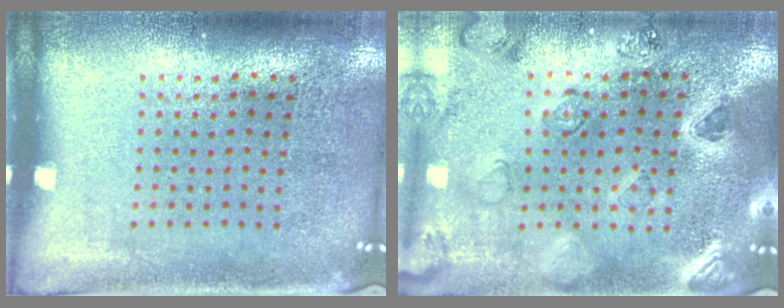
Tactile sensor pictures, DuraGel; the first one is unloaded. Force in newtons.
{"total": 1.1, "press": 1.1, "slide": 0.3}